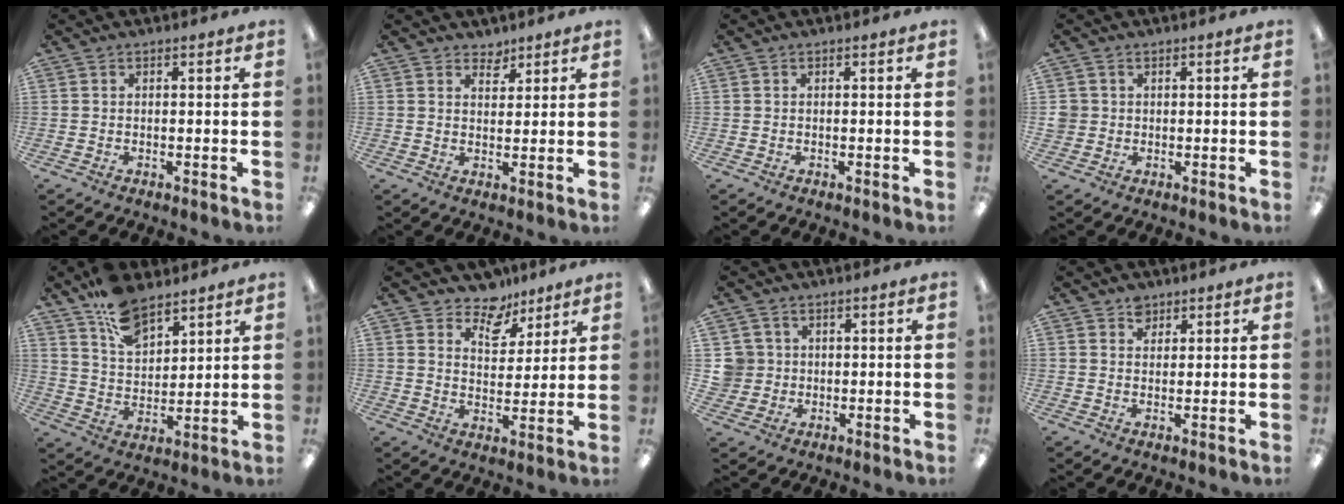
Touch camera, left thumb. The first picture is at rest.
{"total": 3.3, "force": [2.8, 1.7, 0.3], "torque": [0.004, -0.018, 0.049]}
{"total": 0.0}
{"total": 2.4, "force": [0.4, 2.4, 0.2], "torque": [-0.008, 0.004, 0.007]}
{"total": 11.8, "force": [8.5, 6.1, 5.5], "torque": [-0.100, -0.041, 0.159]}
{"total": 8.4, "force": [6.8, 4.5, 1.9], "torque": [-0.030, -0.047, 0.123]}
{"total": 5.2, "force": [0.9, 5.1, 0.4], "torque": [-0.017, 0.009, 0.021]}
{"total": 2.9, "force": [2.2, 1.8, 0.7], "torque": [0.000, -0.009, 0.039]}